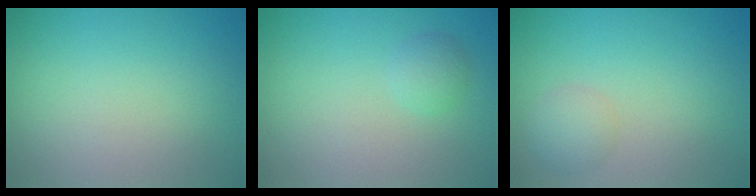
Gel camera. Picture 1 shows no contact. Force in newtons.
{"total": 1.2, "press": 1.2, "slide": 0.1}
{"total": 1.9, "press": 1.9, "slide": 0.1}